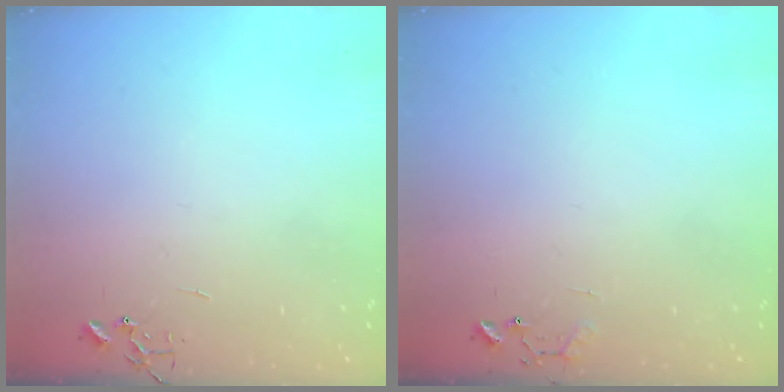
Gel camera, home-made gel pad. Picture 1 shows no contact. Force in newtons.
{"total": 7.4, "press": 7.4, "slide": 0.6}